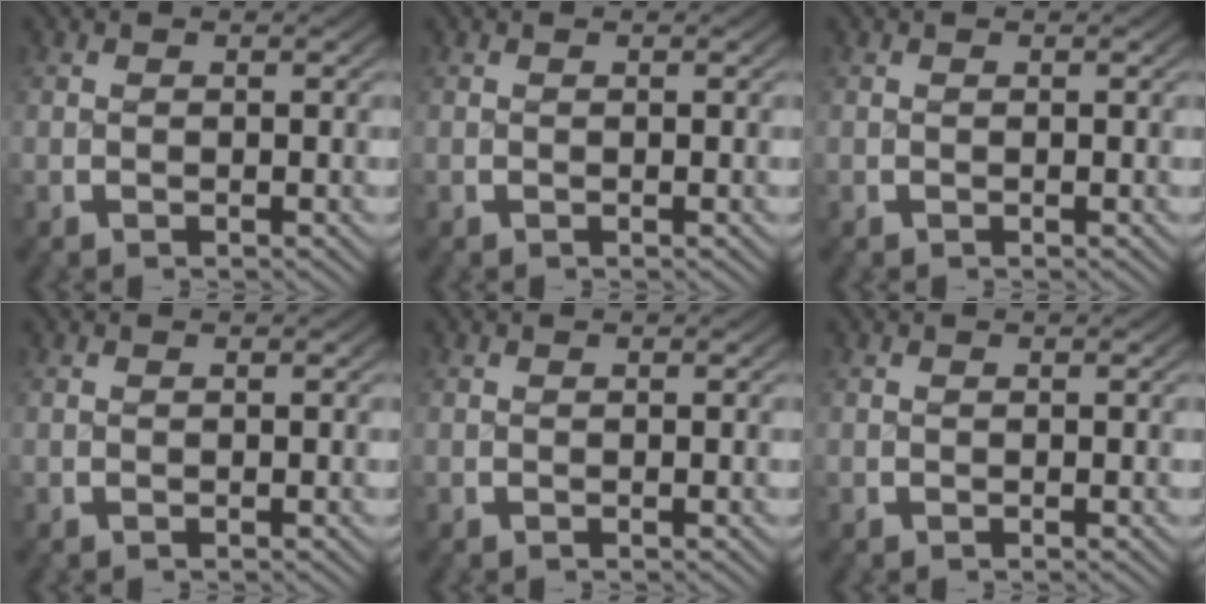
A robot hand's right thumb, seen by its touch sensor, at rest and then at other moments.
{"total": 0.0}
{"total": 0.0}
{"total": 0.0}
{"total": 0.0}
{"total": 0.0}